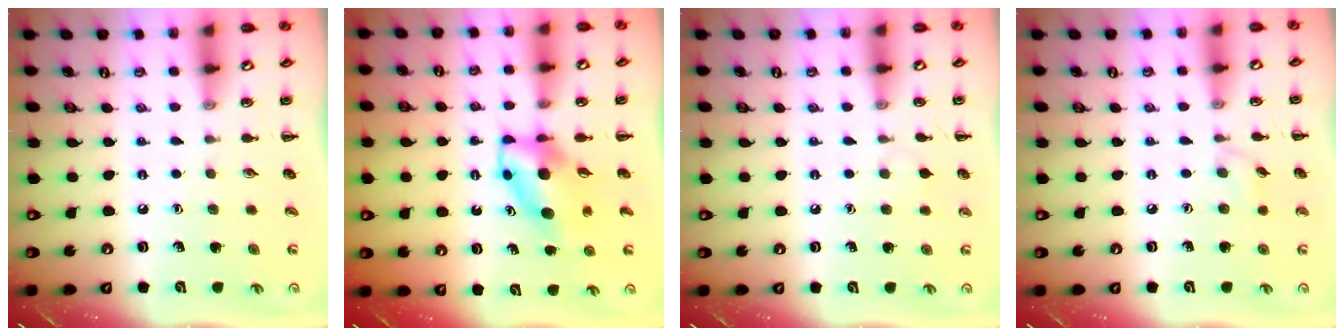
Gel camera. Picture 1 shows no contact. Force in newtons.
{"total": 6.1, "press": 5.9, "slide": 1.6}
{"total": 4.3, "press": 4.1, "slide": 1.4}
{"total": 3.8, "press": 3.6, "slide": 0.9}